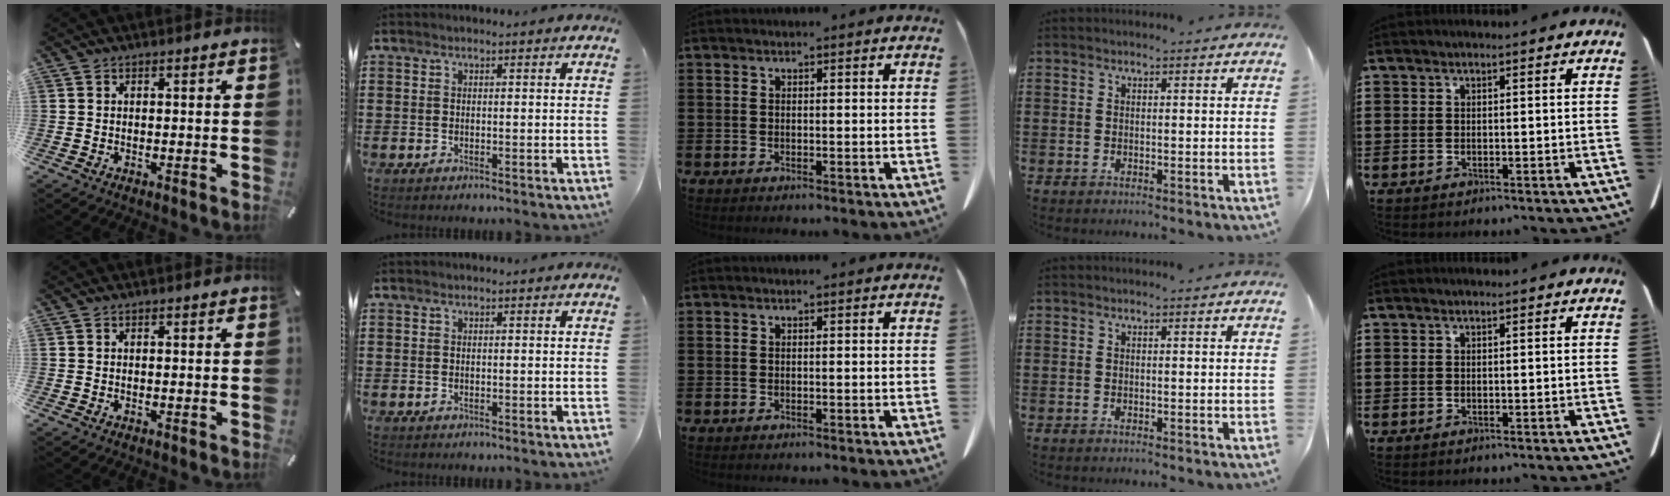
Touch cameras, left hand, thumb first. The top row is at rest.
{}